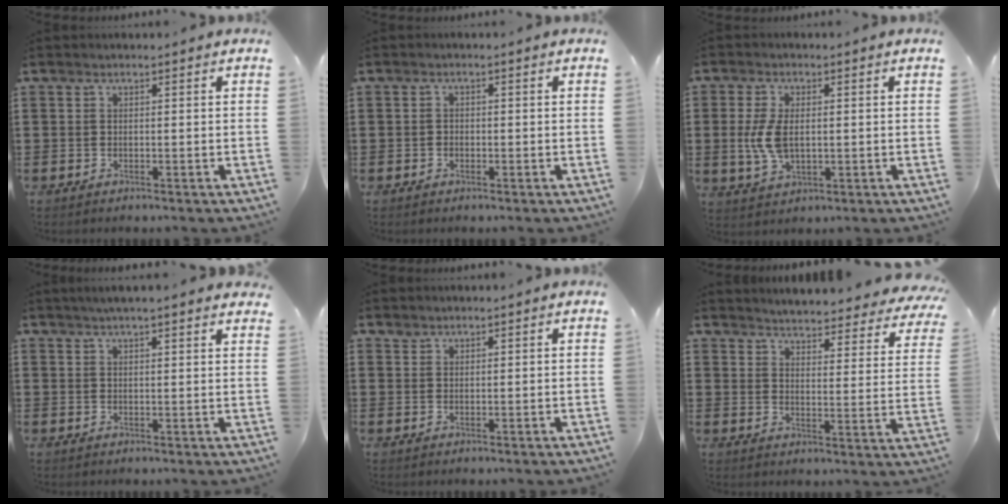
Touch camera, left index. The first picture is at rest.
{"total": 0.9, "force": [-0.4, 0.8, 0.2], "torque": [-0.009, 0.002, -0.010]}
{"total": 6.1, "force": [0.2, 3.4, 5.0], "torque": [-0.134, -0.004, -0.006]}
{"total": 2.9, "force": [2.6, 0.0, 1.3], "torque": [-0.031, 0.001, 0.047]}
{"total": 1.2, "force": [1.1, 0.5, 0.1], "torque": [-0.006, 0.000, 0.022]}
{"total": 4.1, "force": [4.0, -0.4, 0.7], "torque": [-0.027, -0.042, 0.064]}